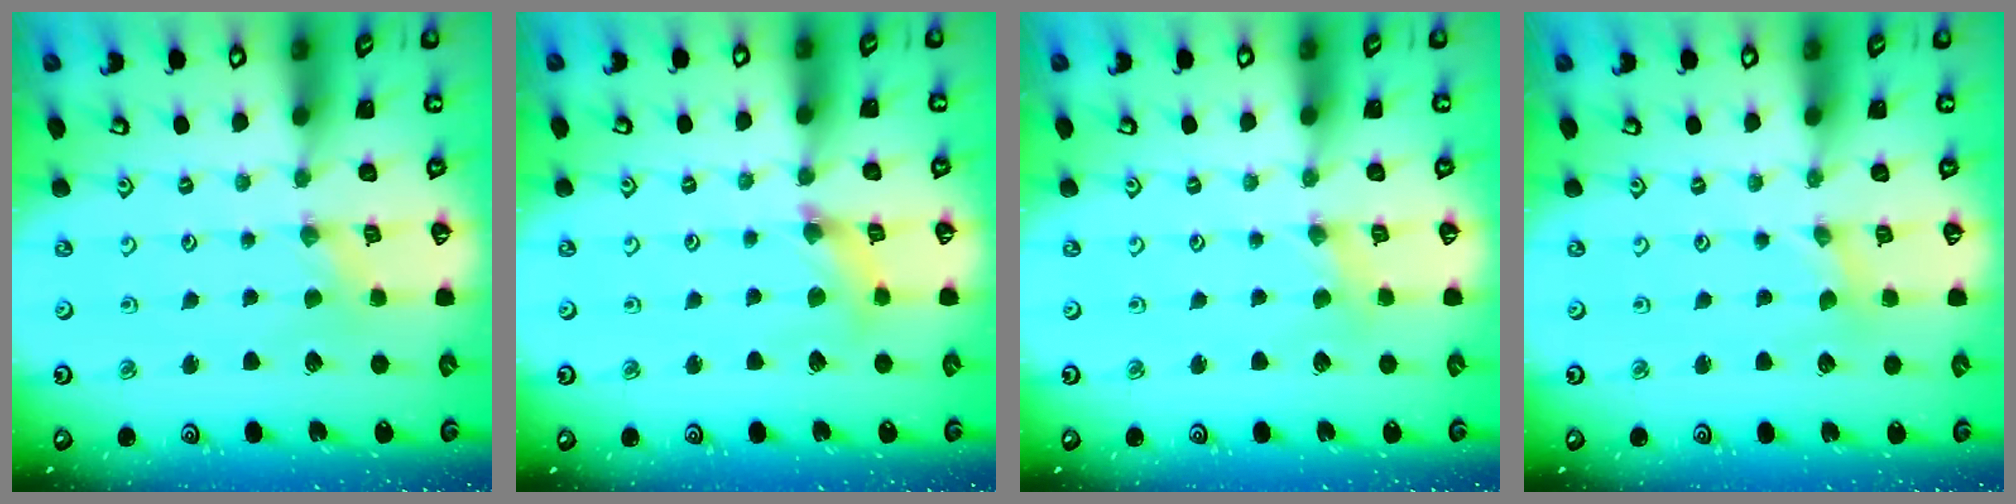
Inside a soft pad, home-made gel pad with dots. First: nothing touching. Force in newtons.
{"total": 4.9, "press": 4.8, "slide": 0.6}
{"total": 1.4, "press": 1.4, "slide": 0.3}
{"total": 0.0}